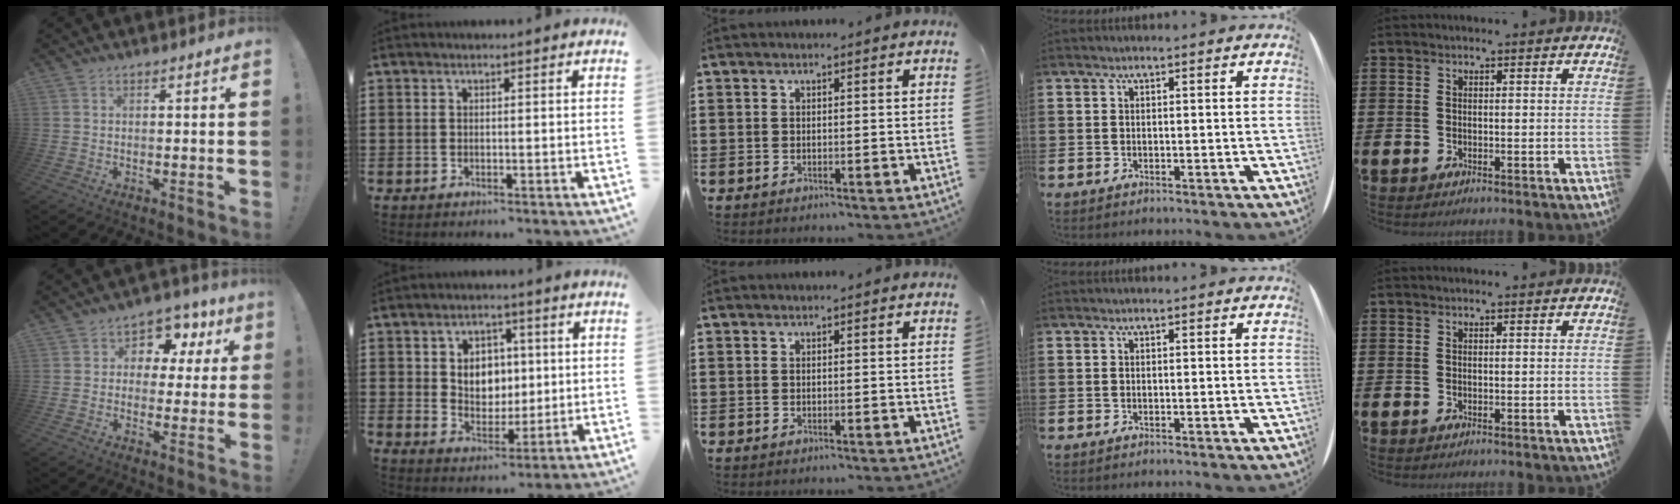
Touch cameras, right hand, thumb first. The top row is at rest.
{"thumb": {"total": 7.1, "force": [2.7, 6.0, 2.8], "torque": [-0.035, -0.021, 0.052]}, "index": {"total": 5.3, "force": [1.1, 4.7, 2.3], "torque": [-0.050, 0.009, 0.014]}}